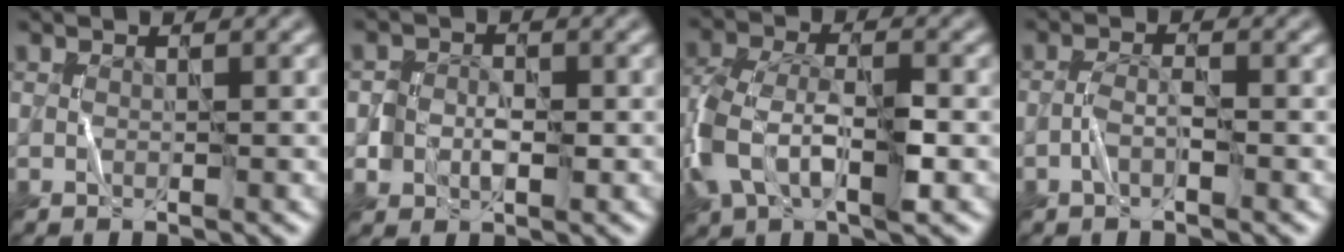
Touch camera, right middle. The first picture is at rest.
{"total": 2.0, "force": [-0.4, 1.8, 0.8], "torque": [-0.005, 0.001, -0.013]}
{"total": 6.1, "force": [-2.3, 3.3, 4.6], "torque": [-0.103, 0.003, -0.049]}
{"total": 1.1, "force": [-0.7, 0.4, 0.8], "torque": [-0.017, 0.009, -0.019]}